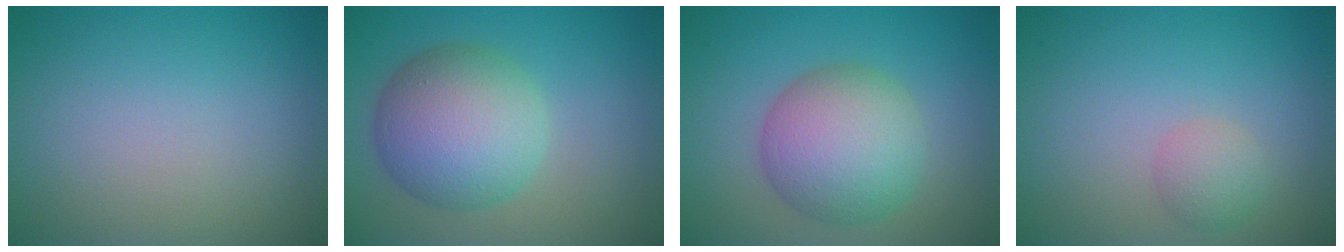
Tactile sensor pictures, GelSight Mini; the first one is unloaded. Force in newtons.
{"total": 8.2, "press": 8.2, "slide": 0.4}
{"total": 7.4, "press": 7.4, "slide": 0.1}
{"total": 1.9, "press": 1.9, "slide": 0.1}